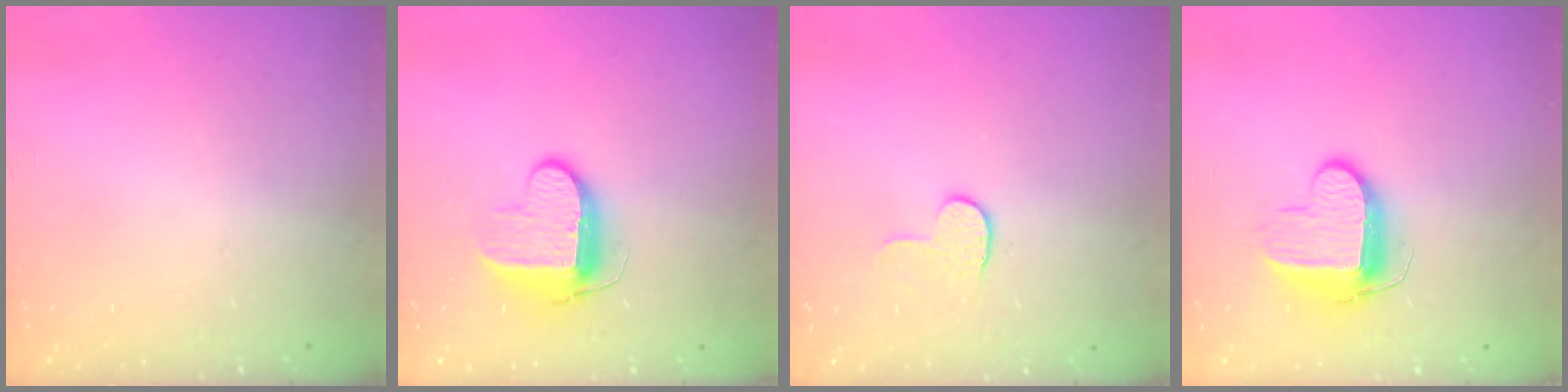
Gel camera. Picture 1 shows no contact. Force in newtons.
{"total": 9.9, "press": 9.8, "slide": 0.5}
{"total": 4.1, "press": 4.1, "slide": 0.4}
{"total": 9.6, "press": 9.6, "slide": 0.8}